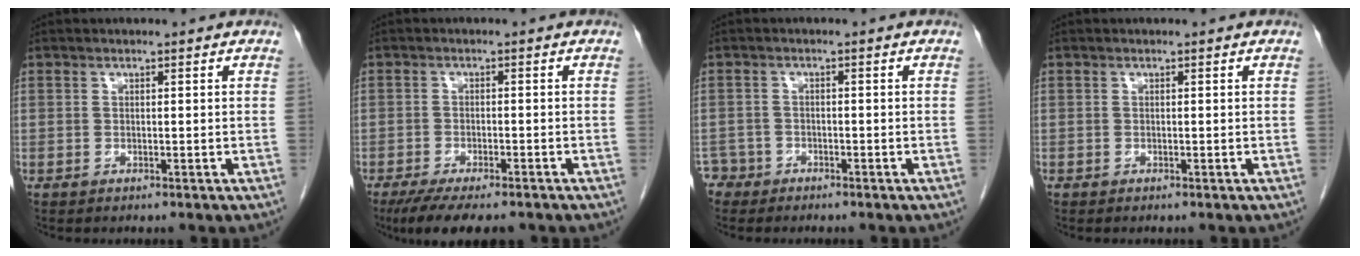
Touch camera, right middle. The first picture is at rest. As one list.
[{"total": 9.2, "force": [-7.2, 2.5, 5.1], "torque": [-0.073, -0.011, -0.109]}, {"total": 2.5, "force": [-2.0, 1.3, -0.8], "torque": [0.010, 0.006, -0.038]}, {"total": 0.0}]